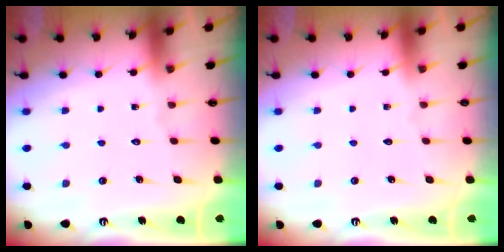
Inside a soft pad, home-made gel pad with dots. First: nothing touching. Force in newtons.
{"total": 0.0}